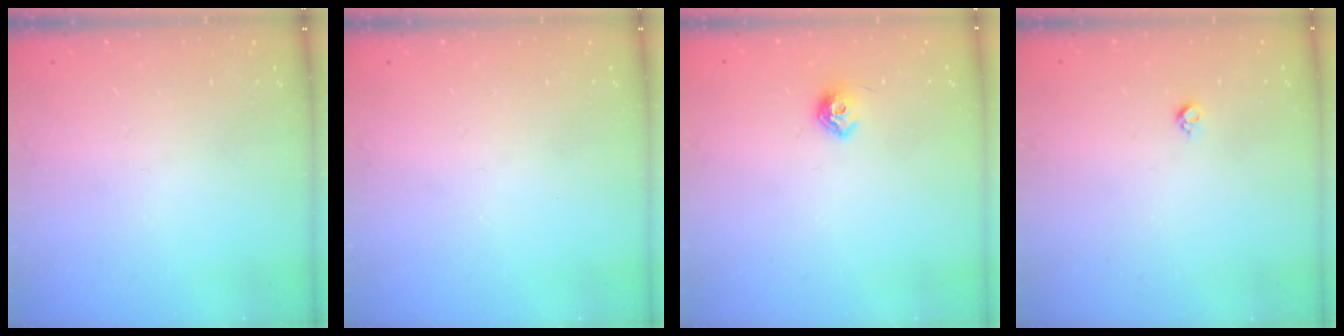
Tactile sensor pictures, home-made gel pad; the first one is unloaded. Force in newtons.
{"total": 0.0}
{"total": 7.9, "press": 7.8, "slide": 0.9}
{"total": 3.3, "press": 3.3, "slide": 0.5}